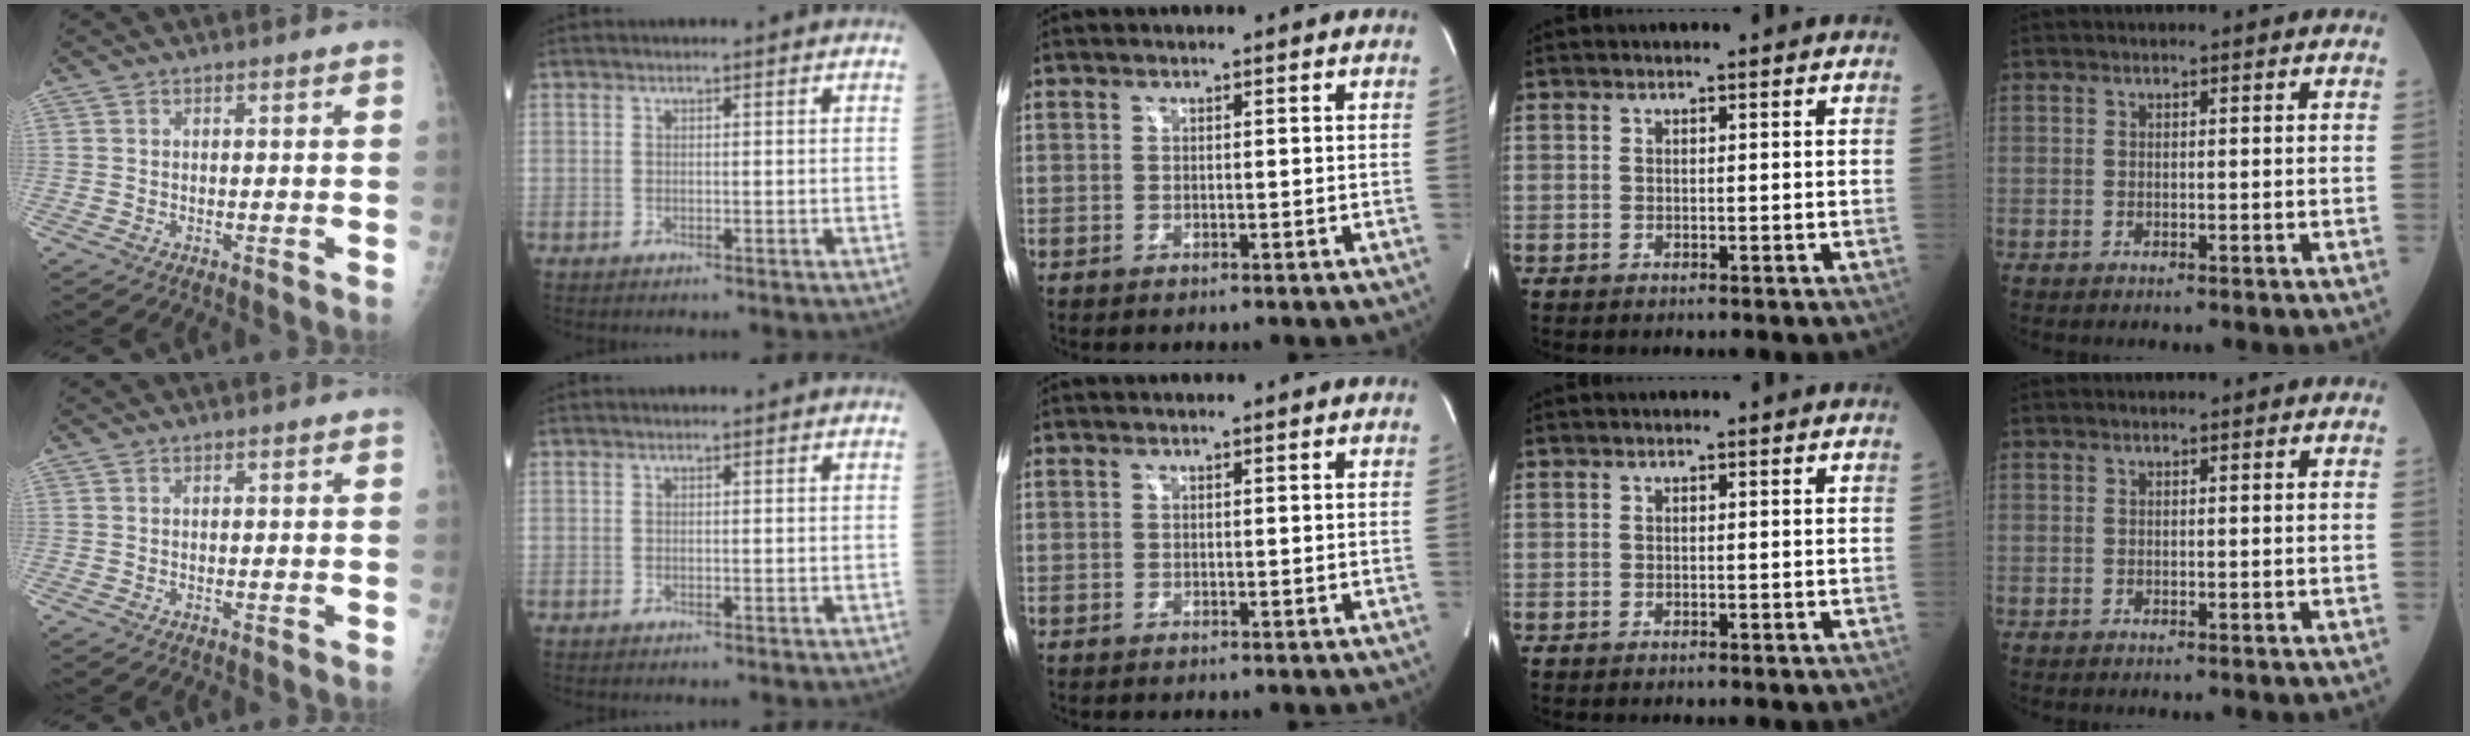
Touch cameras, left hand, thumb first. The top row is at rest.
{}